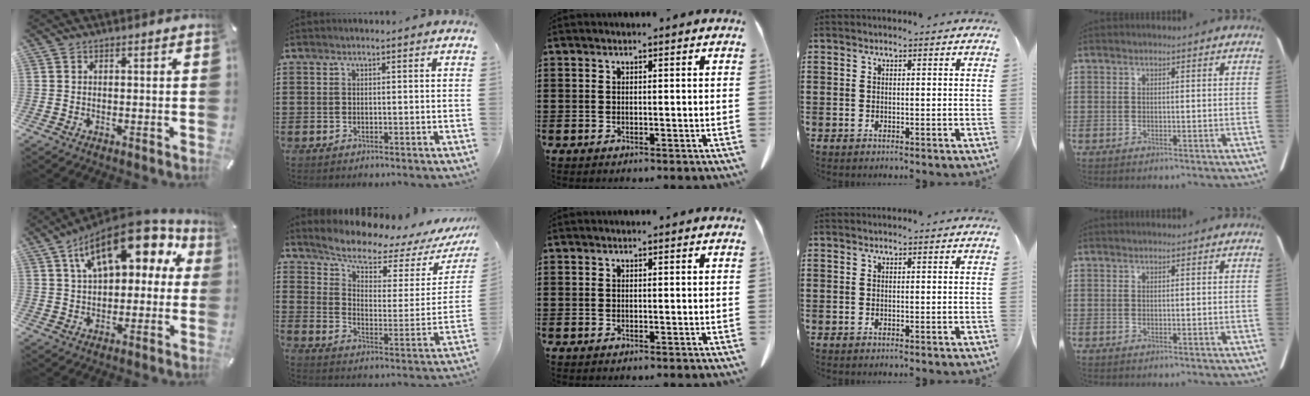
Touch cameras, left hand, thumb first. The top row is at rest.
{"thumb": {"total": 17.6, "force": [8.7, 9.1, 12.3], "torque": [-0.207, -0.039, 0.147]}, "index": {"total": 6.6, "force": [5.9, 1.6, 2.6], "torque": [-0.075, -0.045, 0.098]}}